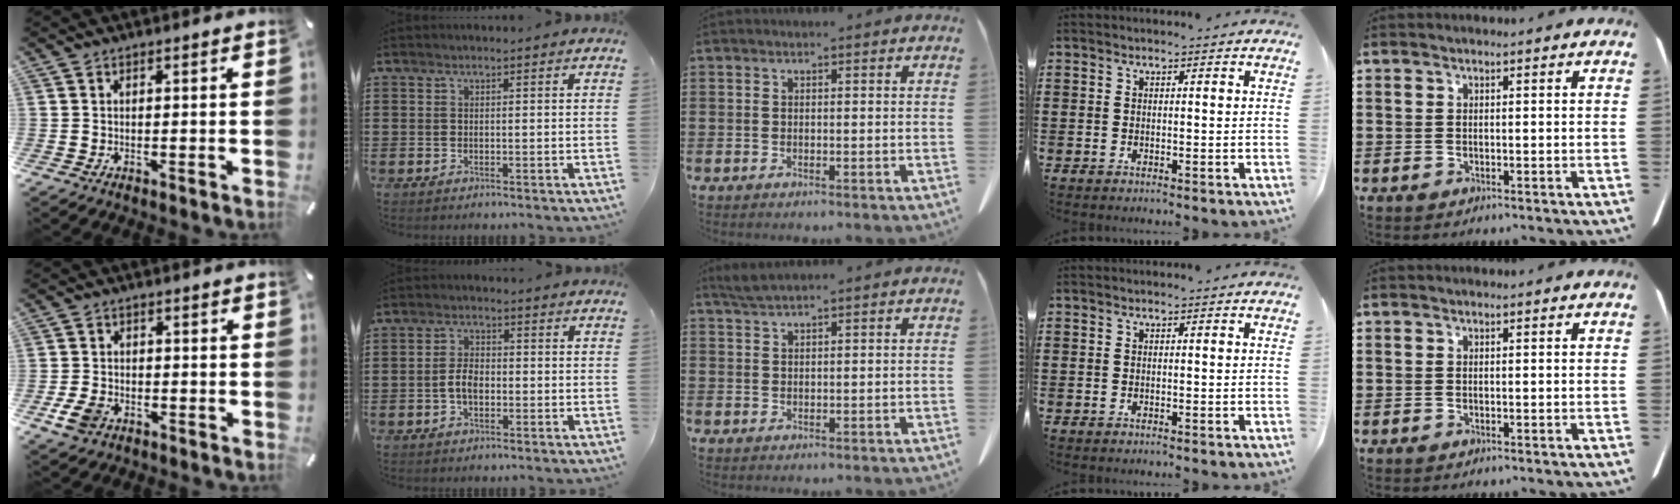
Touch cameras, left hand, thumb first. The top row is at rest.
{"thumb": {"total": 5.2, "force": [-2.3, 3.7, 2.8], "torque": [-0.070, 0.004, -0.046]}, "index": {"total": 3.6, "force": [-0.8, 1.9, 3.0], "torque": [-0.070, 0.002, -0.019]}, "middle": {"total": 1.9, "force": [1.7, 0.1, 0.8], "torque": [-0.021, -0.002, 0.034]}}